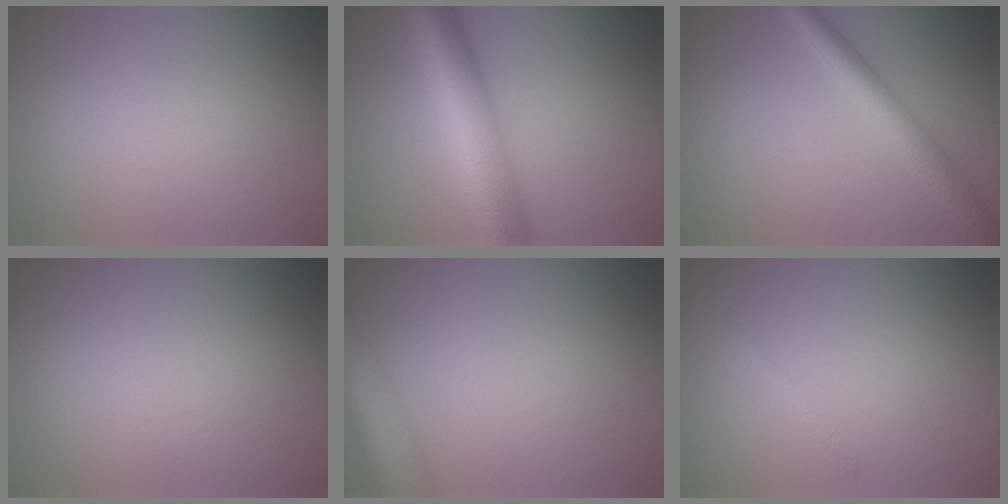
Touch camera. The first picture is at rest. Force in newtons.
{"total": 10.0, "press": 10.0, "slide": 0.2}
{"total": 3.7, "press": 3.7, "slide": 0.1}
{"total": 0.0}
{"total": 6.4, "press": 6.4, "slide": 0.4}
{"total": 0.5, "press": 0.5, "slide": 0.0}